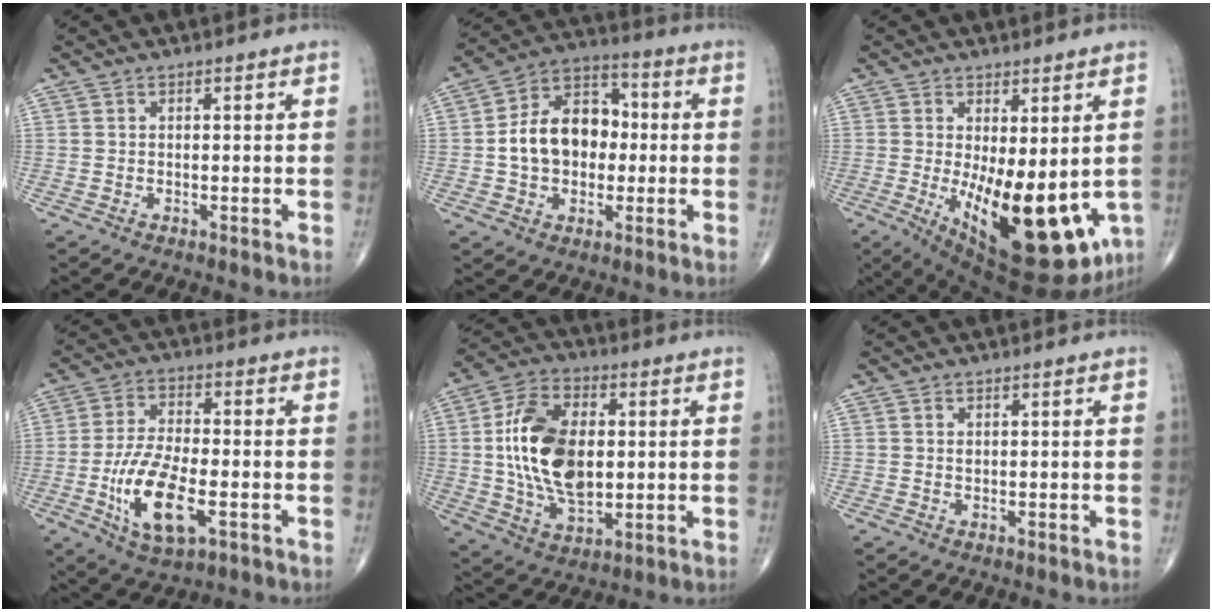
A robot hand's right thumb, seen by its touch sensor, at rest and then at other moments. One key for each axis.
{"total": 14.3, "fx": -0.5, "fy": 10.5, "fz": 9.8, "tx": -0.128, "ty": 0.034, "tz": -0.015}
{"total": 19.5, "fx": -3.4, "fy": 7.8, "fz": 17.5, "tx": -0.230, "ty": -0.037, "tz": -0.023}
{"total": 13.3, "fx": -4.0, "fy": 5.6, "fz": 11.4, "tx": -0.216, "ty": 0.006, "tz": -0.070}
{"total": 17.5, "fx": 1.2, "fy": 10.4, "fz": 14.0, "tx": -0.243, "ty": 0.002, "tz": 0.024}
{"total": 0.6, "fx": 0.2, "fy": 0.4, "fz": 0.4, "tx": -0.003, "ty": 0.001, "tz": 0.003}